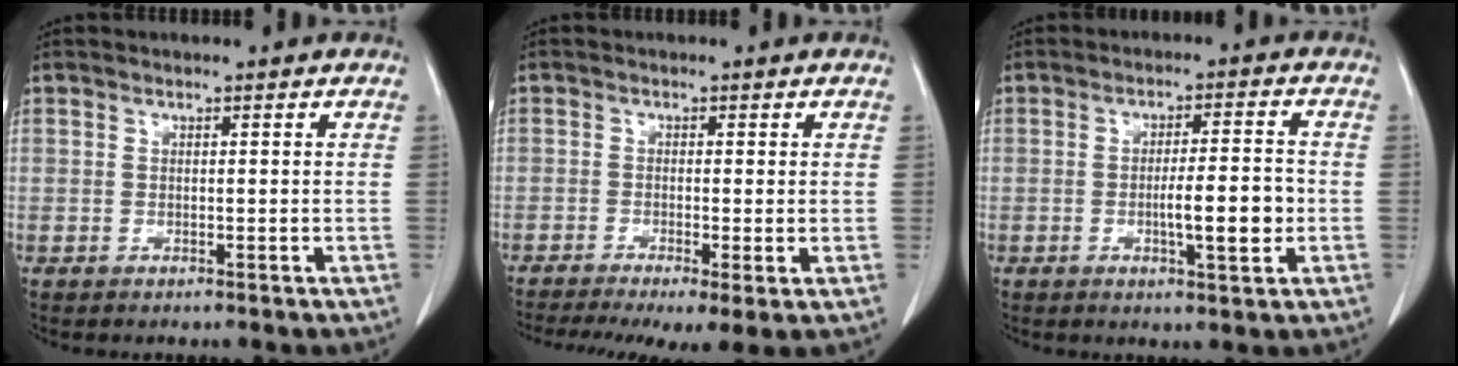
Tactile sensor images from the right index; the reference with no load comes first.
{"total": 9.4, "force": [-5.7, 2.3, 7.1], "torque": [-0.125, -0.014, -0.090]}
{"total": 6.9, "force": [-1.4, 1.0, 6.7], "torque": [-0.106, -0.002, -0.022]}